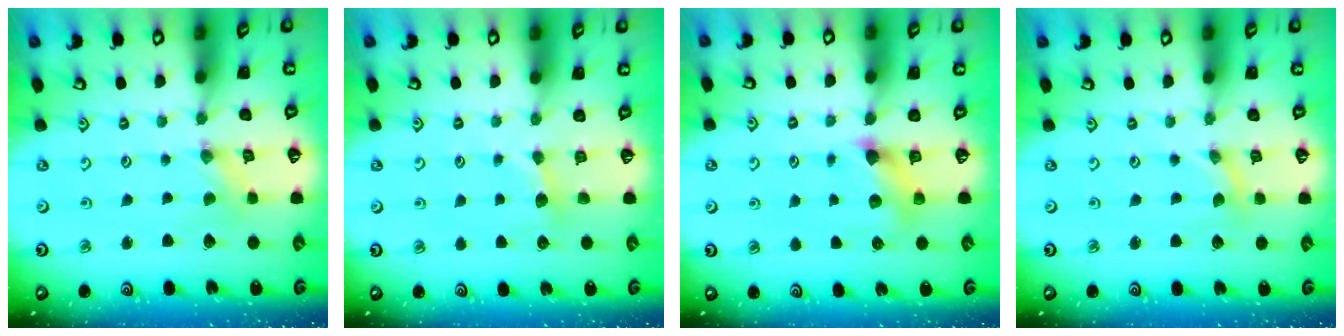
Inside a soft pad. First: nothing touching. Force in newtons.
{"total": 4.1, "press": 4.0, "slide": 0.6}
{"total": 7.3, "press": 7.2, "slide": 0.6}
{"total": 0.0}